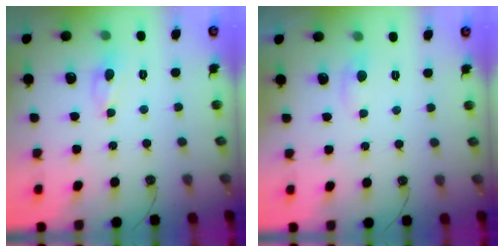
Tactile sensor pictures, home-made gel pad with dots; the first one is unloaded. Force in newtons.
{"total": 0.6, "press": 0.0, "slide": 0.6}